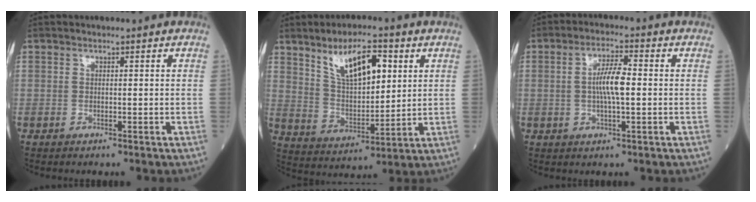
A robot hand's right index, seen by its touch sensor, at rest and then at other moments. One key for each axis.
{"total": 11.3, "fx": 5.3, "fy": 4.3, "fz": 9.0, "tx": -0.161, "ty": 0.010, "tz": 0.106}
{"total": 5.9, "fx": 0.0, "fy": 1.0, "fz": 5.8, "tx": -0.110, "ty": 0.007, "tz": -0.004}